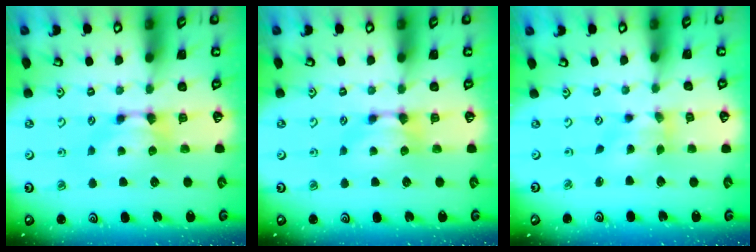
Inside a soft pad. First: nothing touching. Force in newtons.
{"total": 0.0}
{"total": 1.8, "press": 1.3, "slide": 1.3}